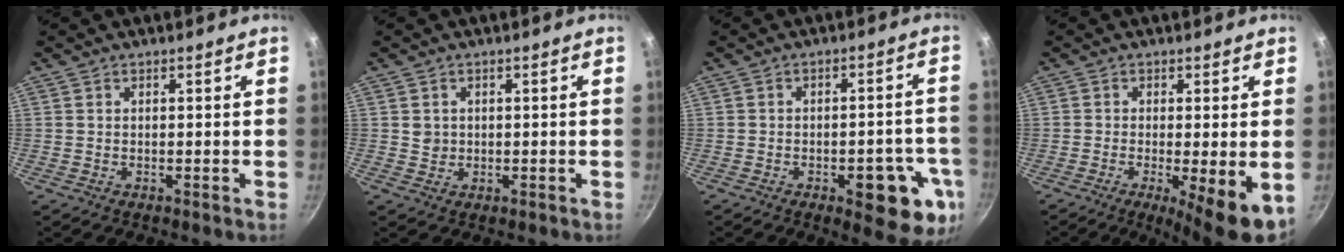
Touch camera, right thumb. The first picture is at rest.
{"total": 1.9, "force": [0.3, 1.8, 0.6], "torque": [-0.003, 0.002, 0.005]}
{"total": 12.8, "force": [-4.7, 5.3, 10.6], "torque": [-0.088, 0.016, -0.056]}
{"total": 8.6, "force": [-2.2, 1.7, 8.1], "torque": [-0.119, -0.009, -0.029]}